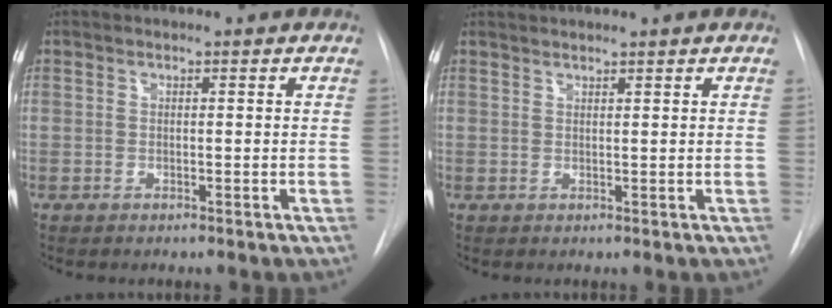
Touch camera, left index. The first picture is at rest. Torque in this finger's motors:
{"motor_torque": [0.73, -1.18, 0.01, 0.08]}